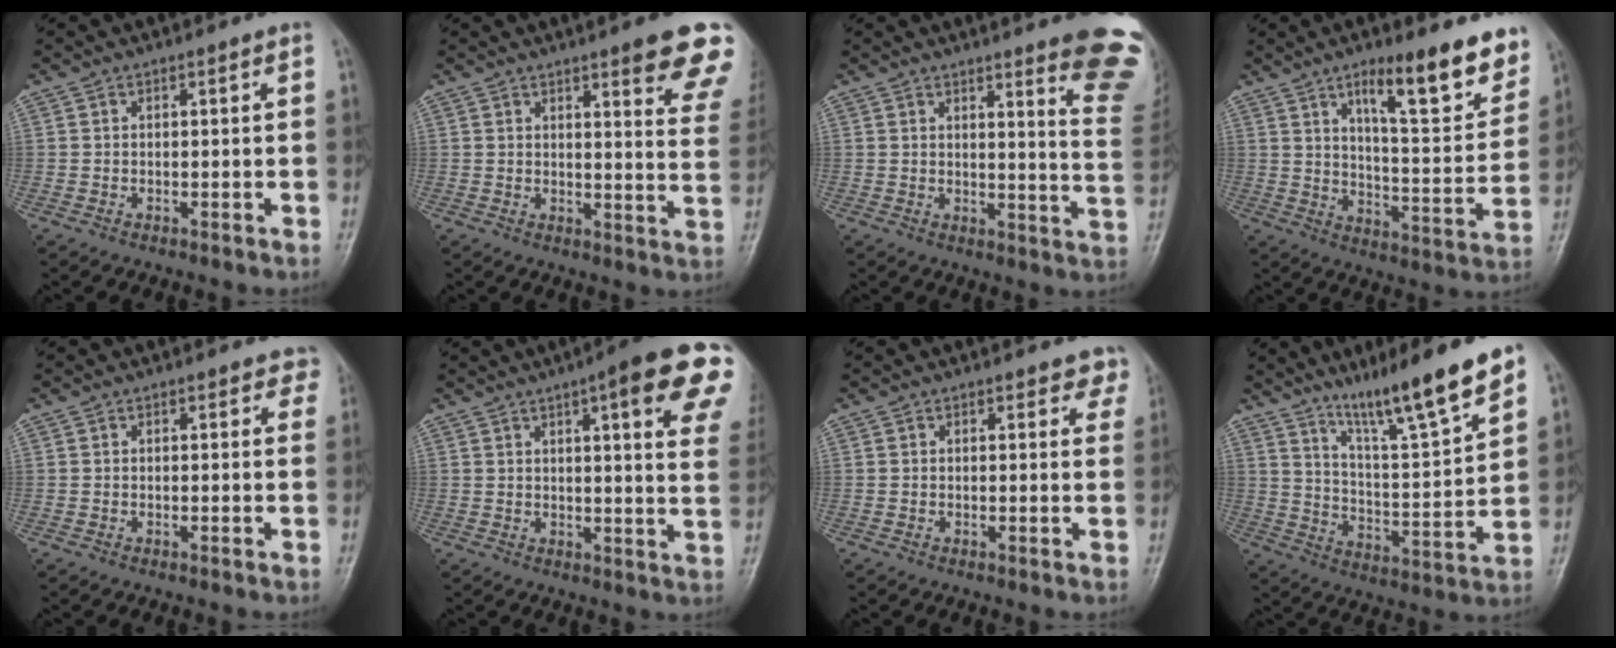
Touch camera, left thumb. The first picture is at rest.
{"total": 15.9, "force": [10.3, 1.9, 11.9], "torque": [-0.120, -0.051, 0.119]}
{"total": 14.4, "force": [10.9, 1.3, 9.3], "torque": [-0.084, -0.093, 0.114]}
{"total": 16.9, "force": [10.7, 4.4, 12.3], "torque": [-0.137, -0.065, 0.166]}
{"total": 2.5, "force": [1.9, 1.5, 0.9], "torque": [0.021, -0.005, 0.006]}
{"total": 18.7, "force": [9.4, 3.7, 15.7], "torque": [-0.183, -0.023, 0.106]}
{"total": 3.7, "force": [3.1, 1.8, 1.1], "torque": [0.022, -0.012, 0.019]}
{"total": 16.5, "force": [11.6, 1.5, 11.6], "torque": [-0.176, -0.066, 0.197]}